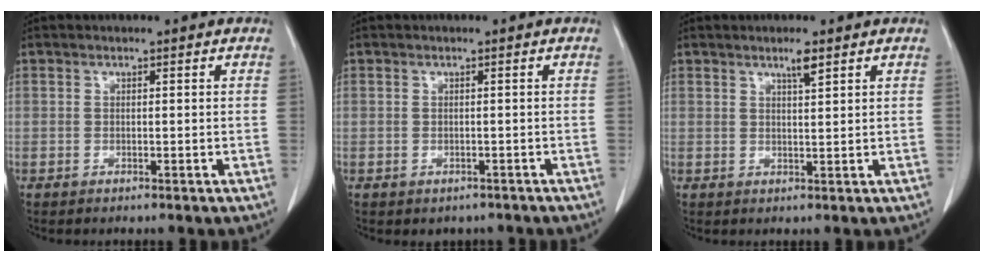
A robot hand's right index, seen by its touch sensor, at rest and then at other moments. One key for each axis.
{"total": 1.9, "fx": -1.5, "fy": 1.3, "fz": 0.3, "tx": -0.005, "ty": 0.003, "tz": -0.016}
{"total": 2.1, "fx": 1.5, "fy": 0.0, "fz": 1.6, "tx": -0.031, "ty": -0.001, "tz": 0.027}